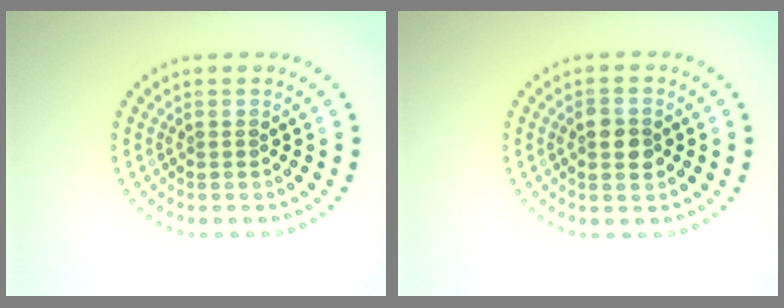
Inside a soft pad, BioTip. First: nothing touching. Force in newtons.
{"total": 2.5, "press": 2.5, "slide": 0.2}